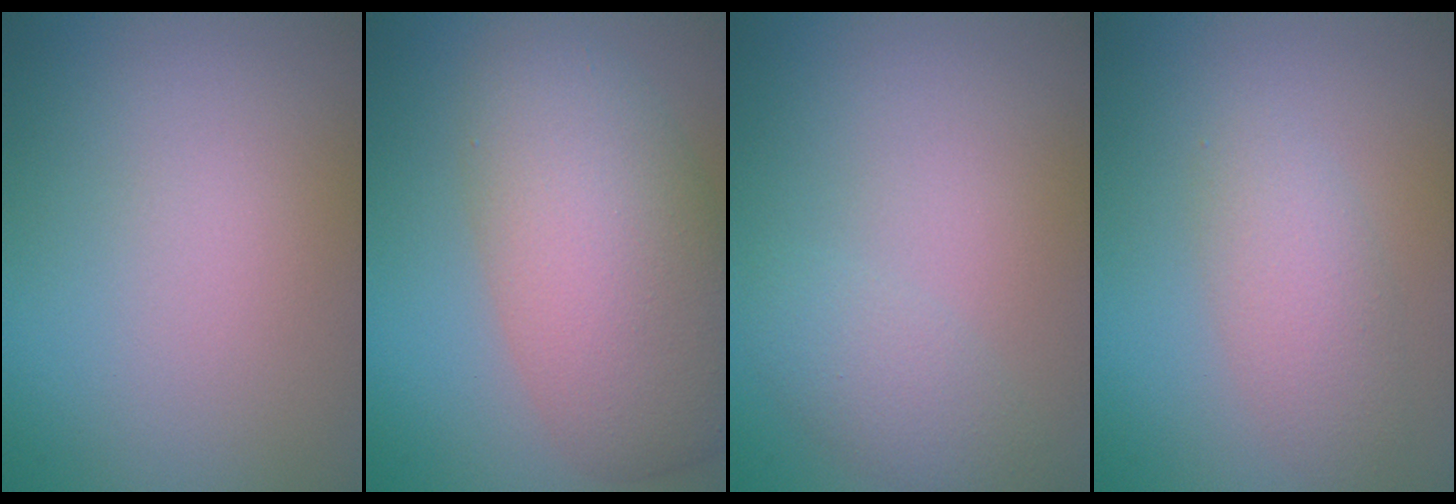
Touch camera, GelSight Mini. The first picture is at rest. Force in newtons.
{"total": 7.6, "press": 7.6, "slide": 0.1}
{"total": 2.1, "press": 2.1, "slide": 0.0}
{"total": 2.7, "press": 2.7, "slide": 0.1}